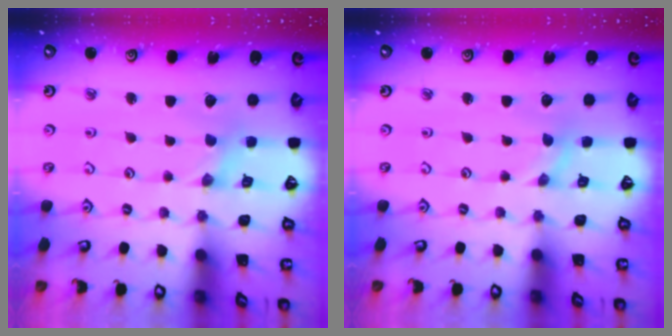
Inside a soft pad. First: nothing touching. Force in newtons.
{"total": 0.0}